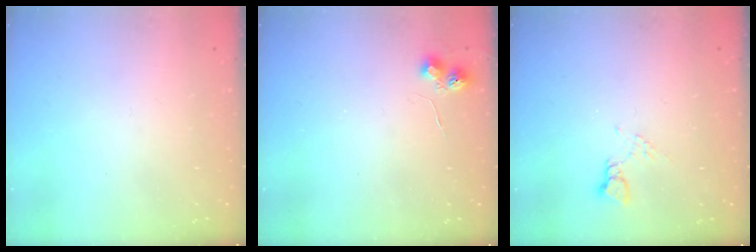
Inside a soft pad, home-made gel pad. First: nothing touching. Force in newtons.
{"total": 6.1, "press": 6.1, "slide": 0.7}
{"total": 3.5, "press": 3.5, "slide": 0.5}